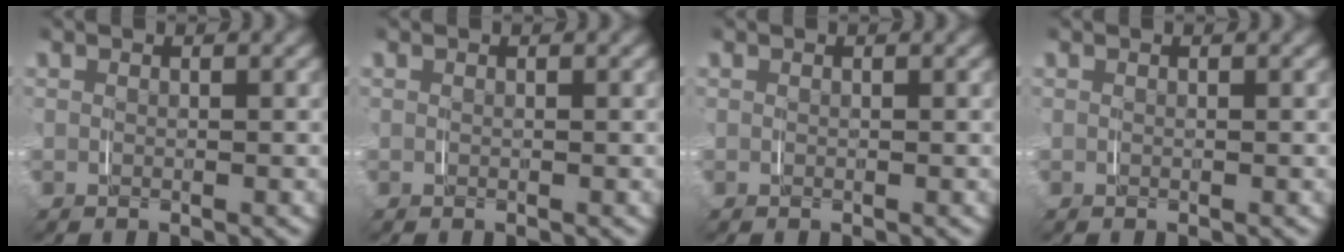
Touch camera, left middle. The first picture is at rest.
{"total": 0.0}
{"total": 0.0}
{"total": 0.0}